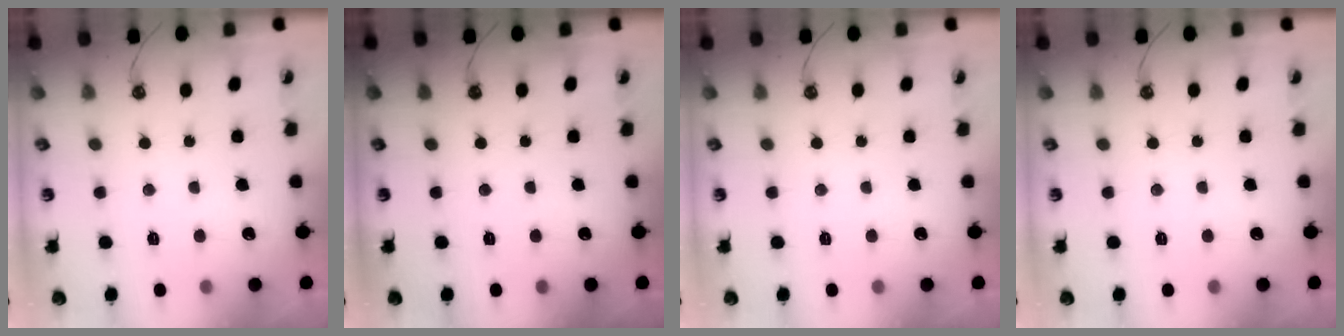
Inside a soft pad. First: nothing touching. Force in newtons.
{"total": 0.0}
{"total": 0.0}
{"total": 0.0}